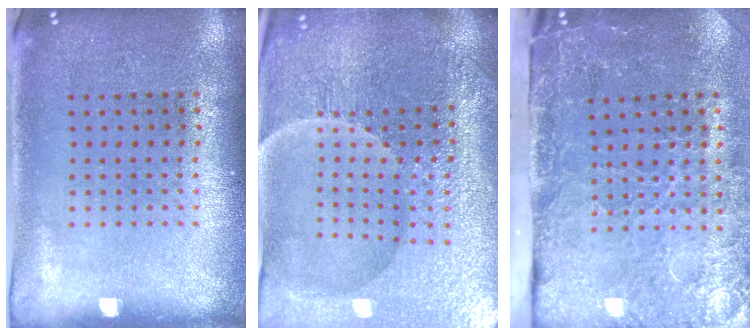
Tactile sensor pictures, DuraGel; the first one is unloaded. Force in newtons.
{"total": 5.1, "press": 5.0, "slide": 1.3}
{"total": 4.8, "press": 3.6, "slide": 3.1}